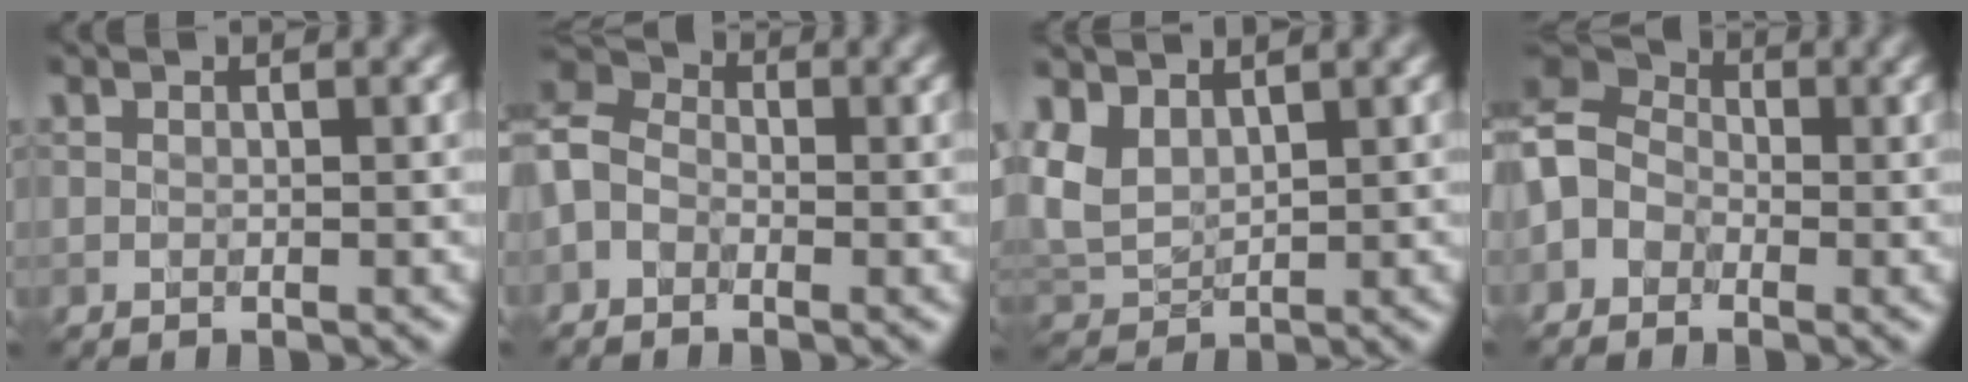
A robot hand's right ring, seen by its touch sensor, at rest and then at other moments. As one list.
[{"total": 3.3, "force": [-1.6, 2.5, 1.5], "torque": [-0.036, 0.017, -0.027]}, {"total": 2.8, "force": [1.7, 1.7, 1.3], "torque": [-0.047, 0.010, 0.051]}, {"total": 4.3, "force": [-1.6, 3.5, 1.9], "torque": [-0.037, 0.021, -0.029]}]